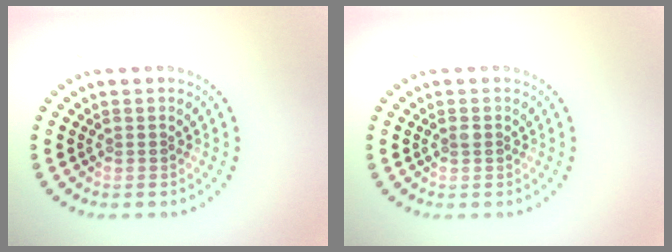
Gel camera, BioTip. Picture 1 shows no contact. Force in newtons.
{"total": 0.6, "press": 0.6, "slide": 0.1}